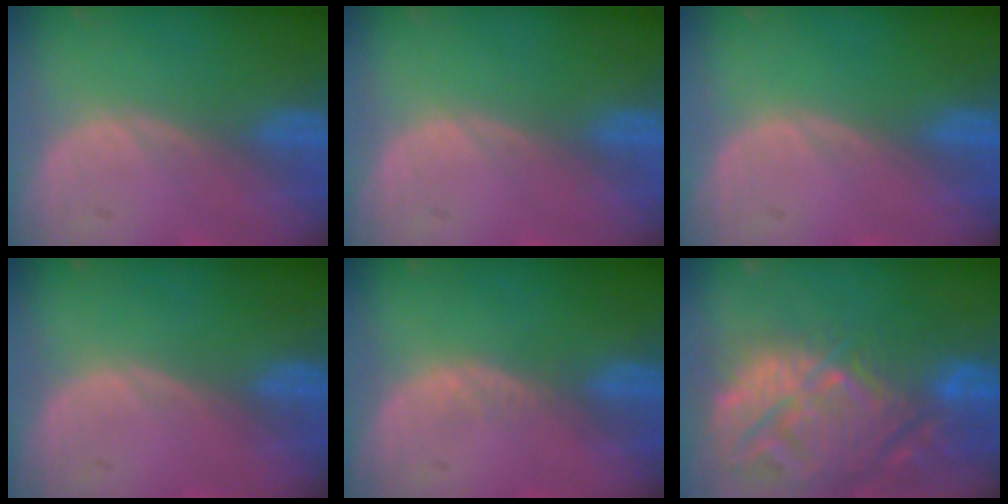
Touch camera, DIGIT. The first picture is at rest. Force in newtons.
{"total": 0.0}
{"total": 0.0}
{"total": 0.0}
{"total": 0.8, "press": 0.7, "slide": 0.2}
{"total": 15.1, "press": 12.9, "slide": 7.7}